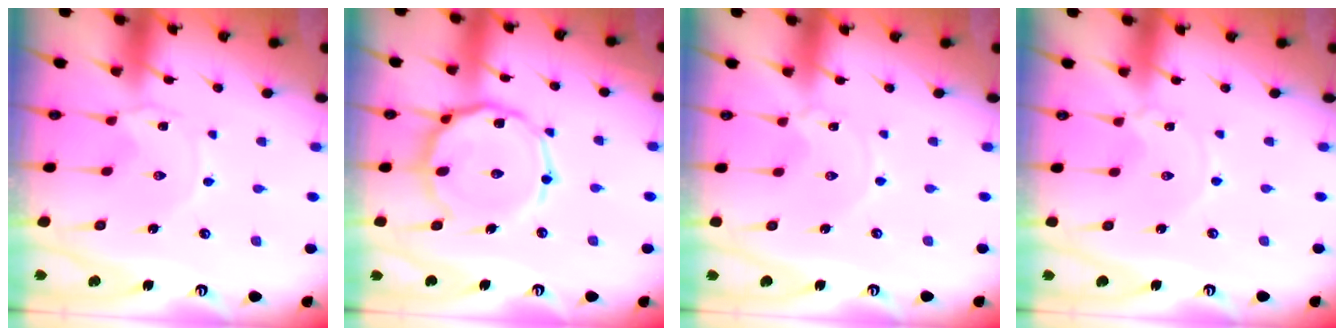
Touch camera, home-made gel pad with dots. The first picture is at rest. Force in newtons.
{"total": 15.6, "press": 15.6, "slide": 1.1}
{"total": 0.0}
{"total": 0.0}